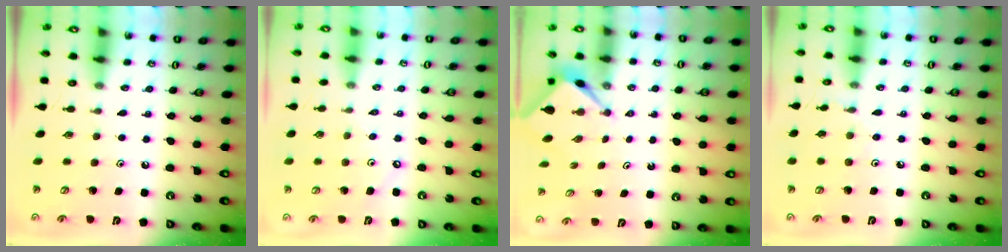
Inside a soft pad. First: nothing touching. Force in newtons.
{"total": 2.5, "press": 2.5, "slide": 0.5}
{"total": 2.7, "press": 2.7, "slide": 0.0}
{"total": 3.2, "press": 3.2, "slide": 0.4}